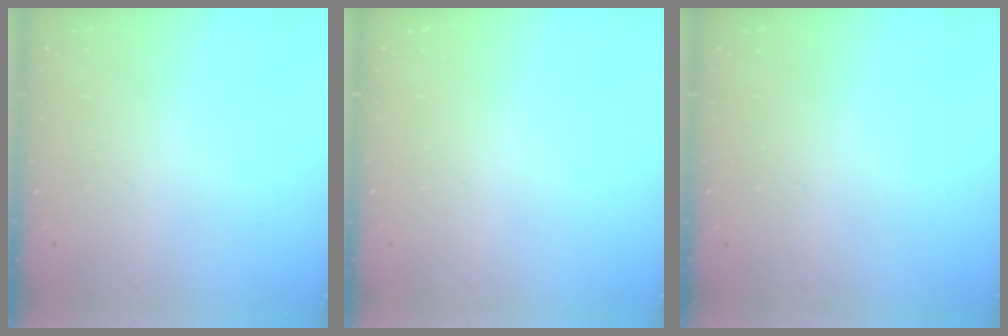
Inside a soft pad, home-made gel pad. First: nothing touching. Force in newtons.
{"total": 0.0}
{"total": 0.0}